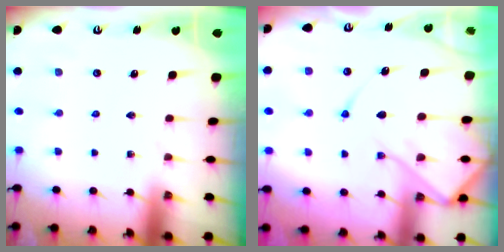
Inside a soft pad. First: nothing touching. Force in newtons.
{"total": 13.4, "press": 13.4, "slide": 1.5}